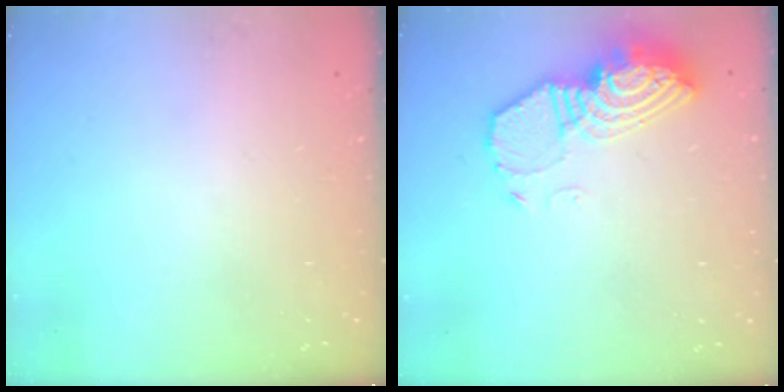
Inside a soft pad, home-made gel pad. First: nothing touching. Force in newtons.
{"total": 12.9, "press": 12.8, "slide": 0.9}